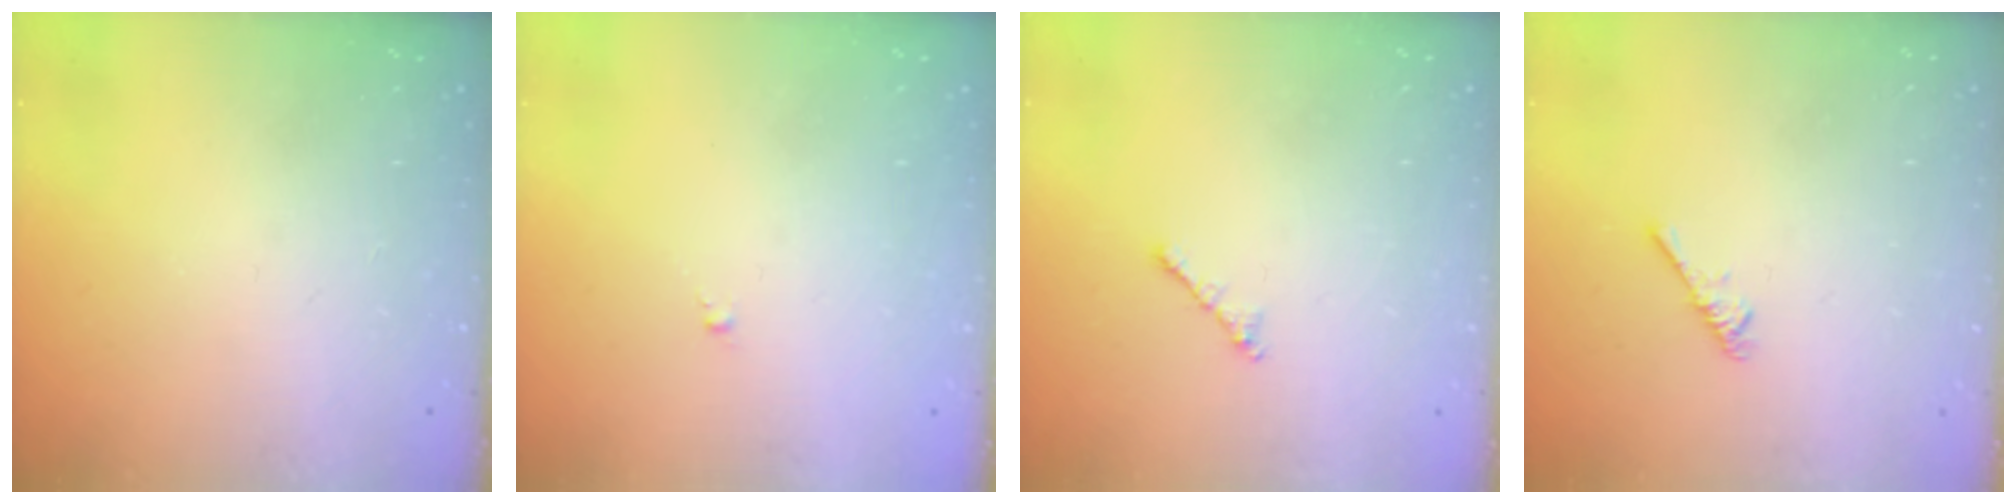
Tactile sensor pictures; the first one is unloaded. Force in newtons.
{"total": 0.0}
{"total": 1.0, "press": 0.9, "slide": 0.4}
{"total": 2.6, "press": 2.5, "slide": 0.5}